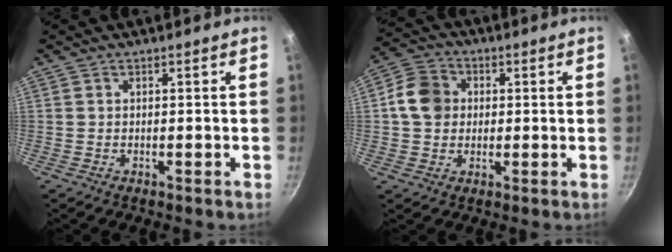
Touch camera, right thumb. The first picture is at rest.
{"total": 8.1, "force": [0.8, 7.0, 4.1], "torque": [-0.051, 0.011, -0.001]}